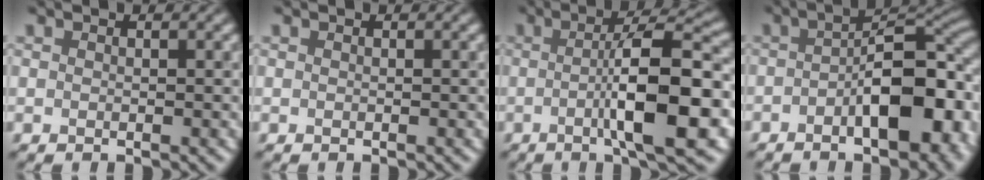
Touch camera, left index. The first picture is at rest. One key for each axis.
{"total": 0.0}
{"total": 9.4, "fx": -1.8, "fy": 1.9, "fz": 9.0, "tx": -0.122, "ty": 0.013, "tz": -0.035}
{"total": 10.3, "fx": -2.9, "fy": 4.8, "fz": 8.6, "tx": -0.109, "ty": 0.010, "tz": -0.048}